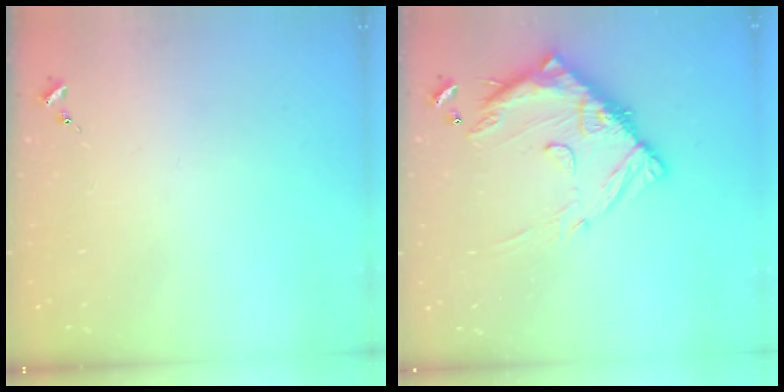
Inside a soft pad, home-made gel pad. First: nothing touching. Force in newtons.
{"total": 16.1, "press": 16.0, "slide": 1.3}